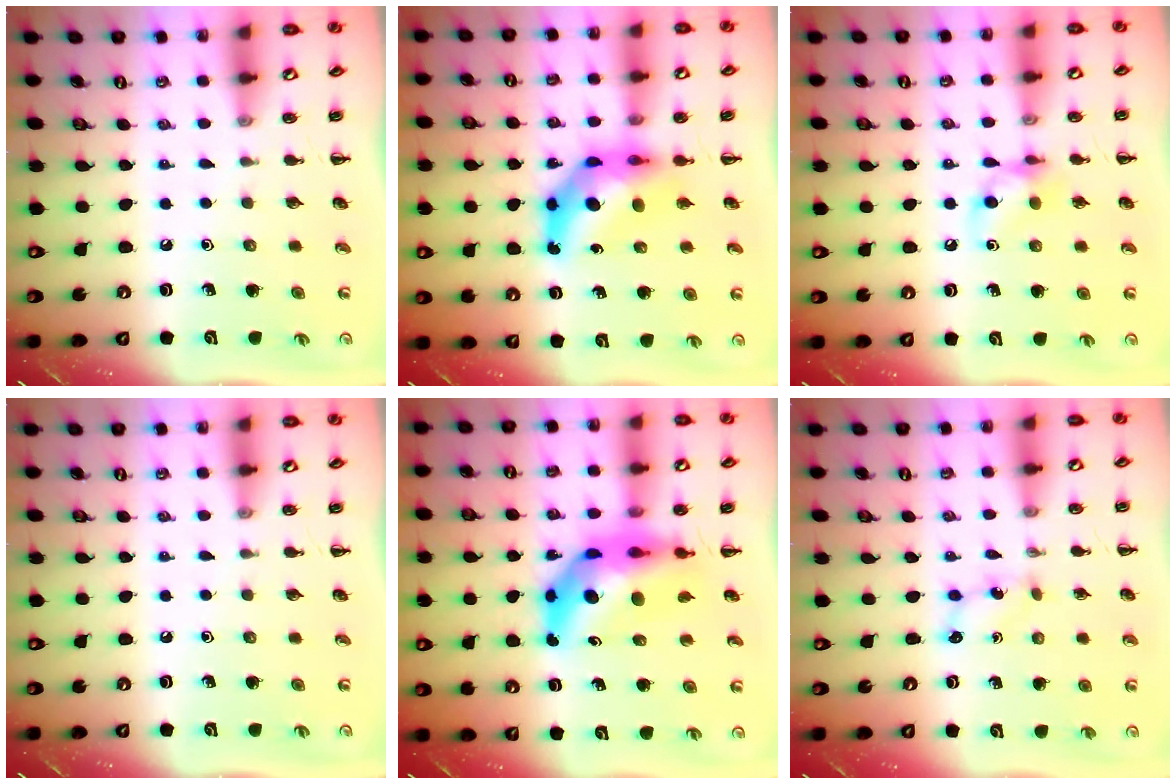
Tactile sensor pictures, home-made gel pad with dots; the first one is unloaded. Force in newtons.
{"total": 9.6, "press": 9.0, "slide": 3.4}
{"total": 8.1, "press": 8.0, "slide": 0.7}
{"total": 0.0}
{"total": 12.8, "press": 12.2, "slide": 4.0}
{"total": 2.7, "press": 2.6, "slide": 0.8}